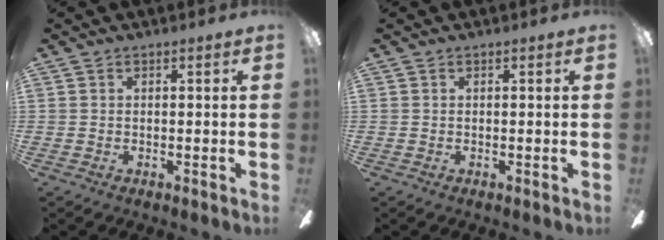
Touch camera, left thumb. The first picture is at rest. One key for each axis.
{"total": 0.0}